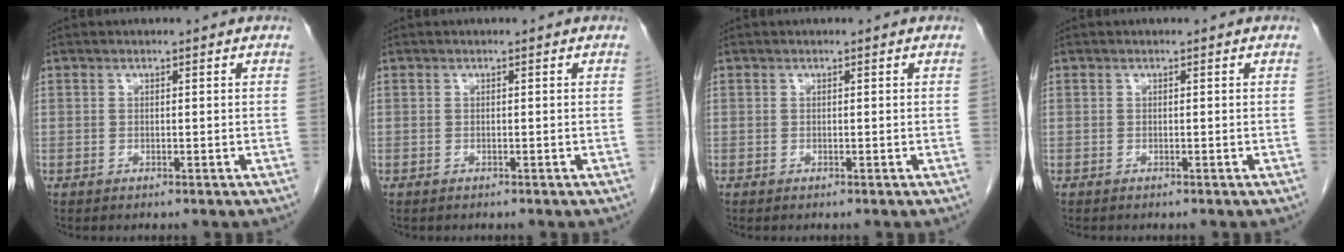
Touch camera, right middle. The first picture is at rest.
{"total": 0.0}
{"total": 0.0}
{"total": 0.0}